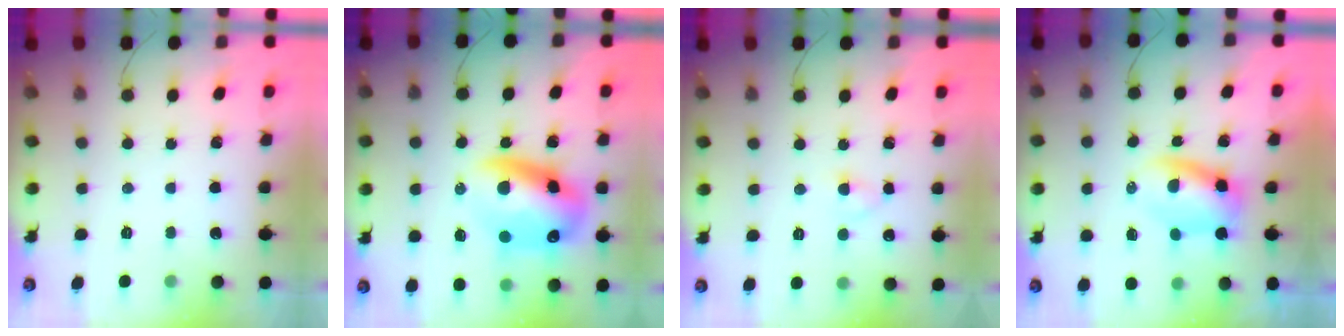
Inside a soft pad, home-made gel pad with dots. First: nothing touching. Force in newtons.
{"total": 15.5, "press": 15.1, "slide": 3.5}
{"total": 2.7, "press": 2.6, "slide": 1.0}
{"total": 4.8, "press": 4.7, "slide": 1.1}